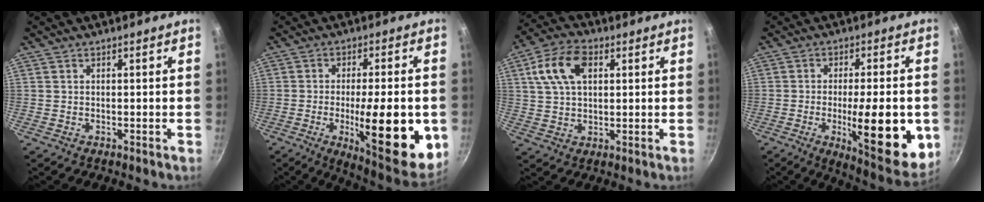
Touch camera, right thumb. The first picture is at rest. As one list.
[{"total": 20.3, "force": [-4.3, 5.9, 19.0], "torque": [-0.246, -0.020, -0.046]}, {"total": 10.7, "force": [3.4, 6.4, 7.9], "torque": [-0.147, 0.012, 0.059]}, {"total": 18.9, "force": [-4.0, 5.5, 17.7], "torque": [-0.231, -0.020, -0.043]}]